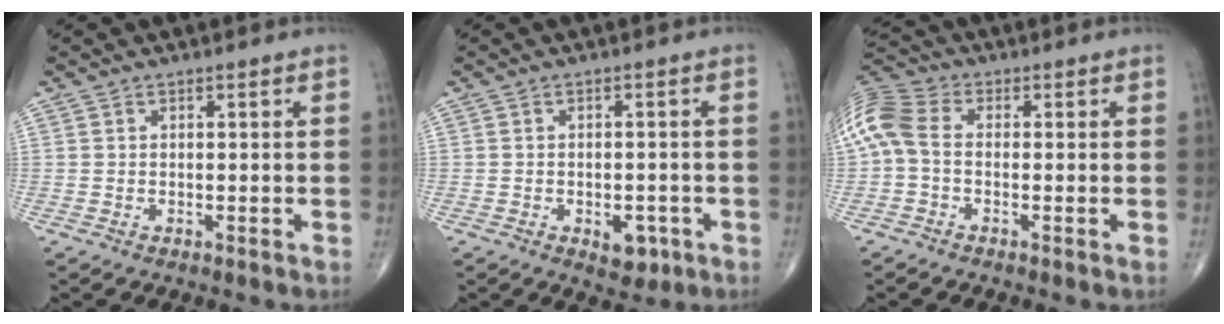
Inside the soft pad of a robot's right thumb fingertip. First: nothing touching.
{"total": 4.2, "force": [-1.7, 2.6, 2.9], "torque": [-0.021, 0.006, -0.015]}
{"total": 9.3, "force": [-0.2, 6.4, 6.8], "torque": [-0.153, 0.026, -0.017]}